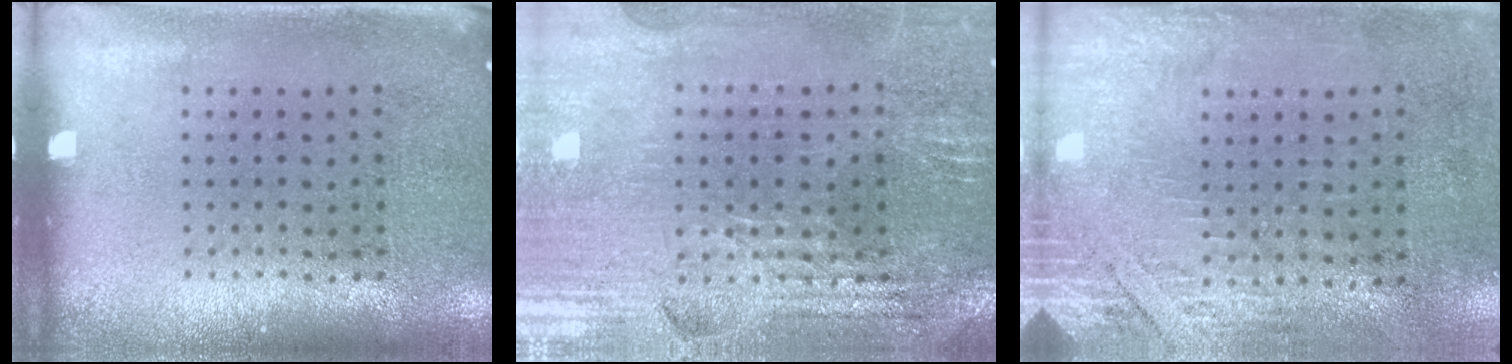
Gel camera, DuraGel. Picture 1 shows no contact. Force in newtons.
{"total": 2.9, "press": 2.8, "slide": 0.5}
{"total": 2.7, "press": 2.3, "slide": 1.4}